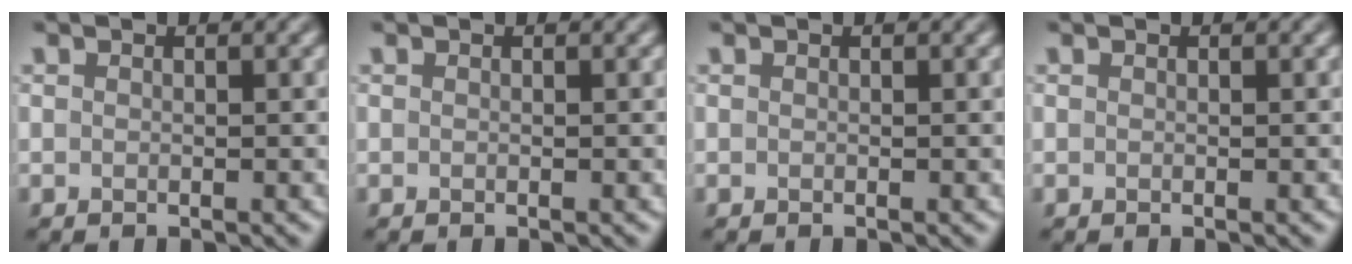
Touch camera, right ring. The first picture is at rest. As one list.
[{"total": 0.0}, {"total": 0.0}, {"total": 0.0}]